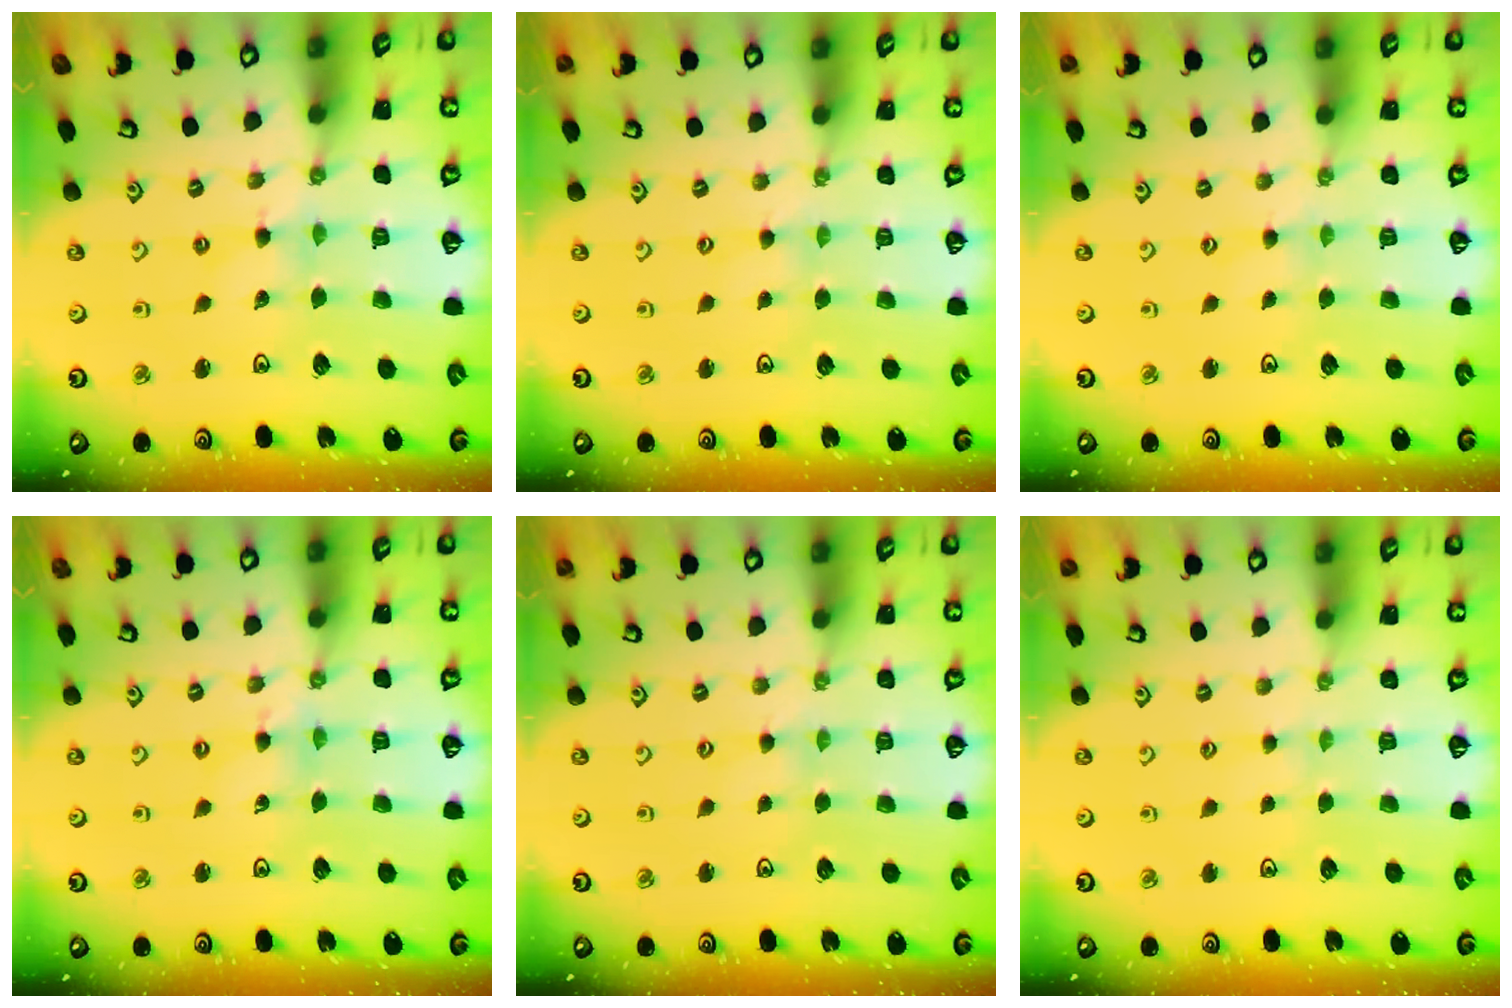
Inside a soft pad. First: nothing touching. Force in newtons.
{"total": 0.6, "press": 0.5, "slide": 0.2}
{"total": 0.5, "press": 0.5, "slide": 0.1}
{"total": 1.4, "press": 1.4, "slide": 0.1}
{"total": 0.6, "press": 0.5, "slide": 0.2}
{"total": 1.2, "press": 1.2, "slide": 0.2}